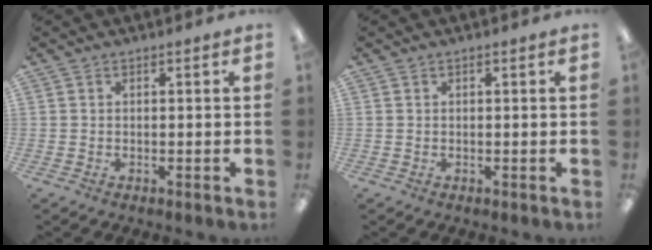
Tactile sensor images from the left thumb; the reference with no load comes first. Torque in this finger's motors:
{"motor_torque": [-0.14, -0.03, -0.20, 0.08, 0.00]}